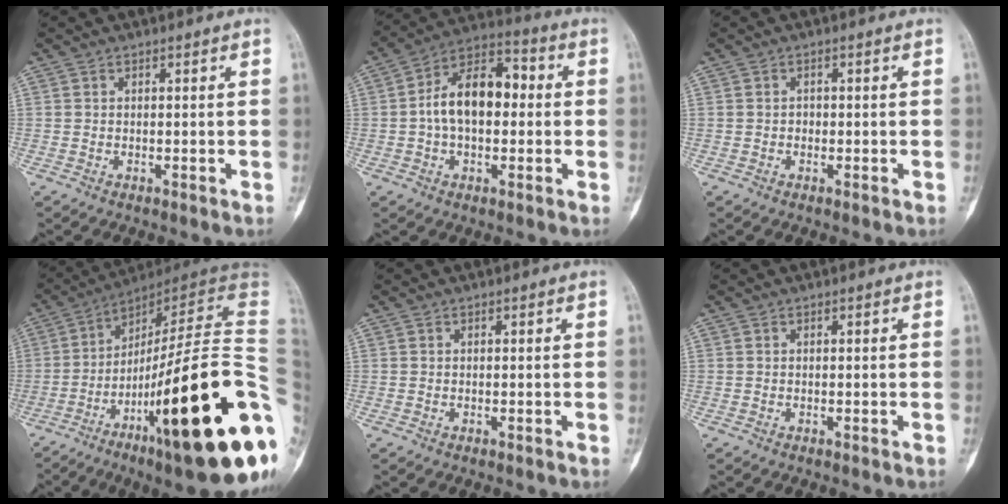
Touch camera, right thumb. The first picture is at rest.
{"total": 13.4, "force": [0.2, 8.1, 10.7], "torque": [-0.163, 0.039, -0.008]}
{"total": 0.8, "force": [-0.2, 0.7, 0.3], "torque": [0.006, 0.004, -0.007]}
{"total": 33.6, "force": [-8.6, 6.1, 31.9], "torque": [-0.400, 0.033, -0.137]}
{"total": 0.0}
{"total": 0.0}